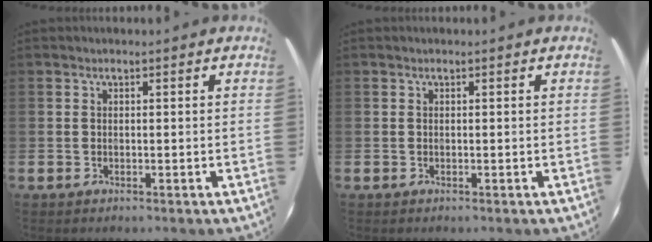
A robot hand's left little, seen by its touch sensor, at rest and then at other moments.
{"total": 0.0}